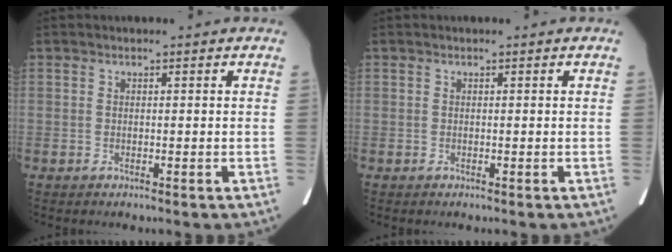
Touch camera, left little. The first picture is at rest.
{"total": 0.0}